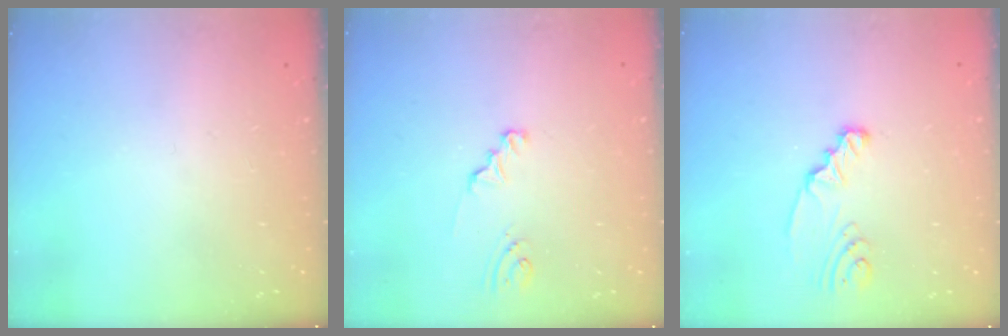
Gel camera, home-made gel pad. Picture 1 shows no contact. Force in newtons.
{"total": 1.5, "press": 1.4, "slide": 0.1}
{"total": 2.4, "press": 2.4, "slide": 0.2}